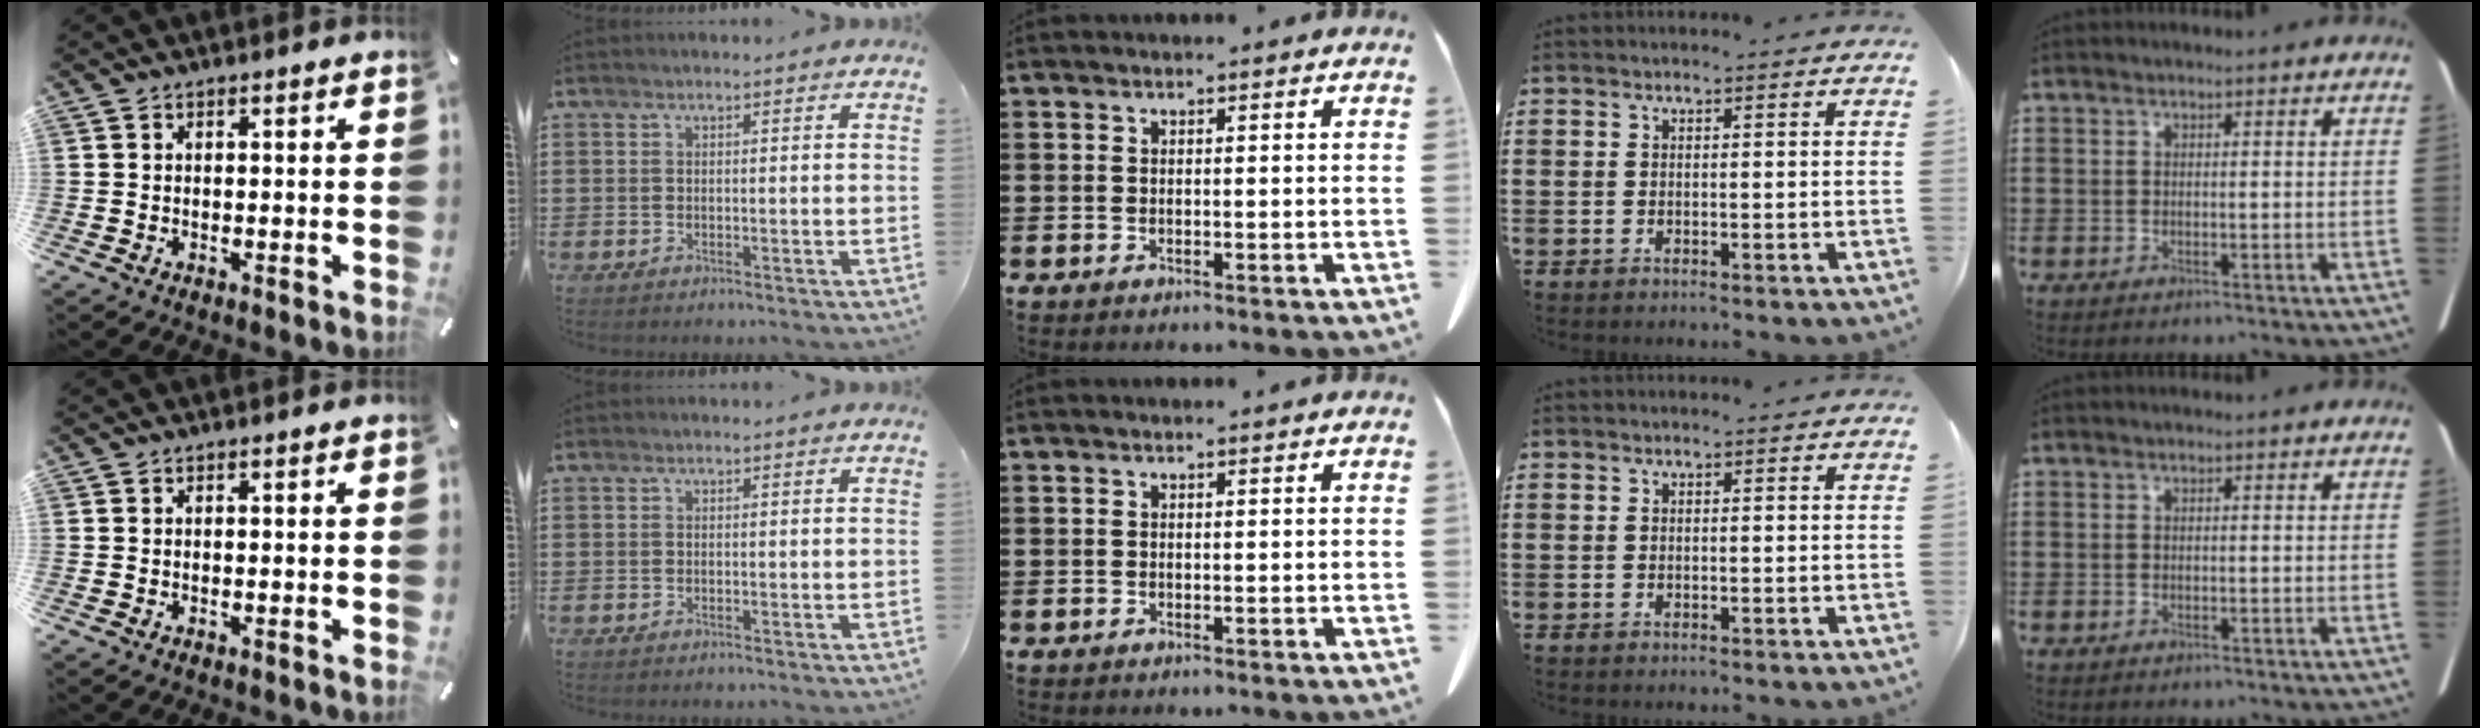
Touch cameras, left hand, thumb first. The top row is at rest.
{}